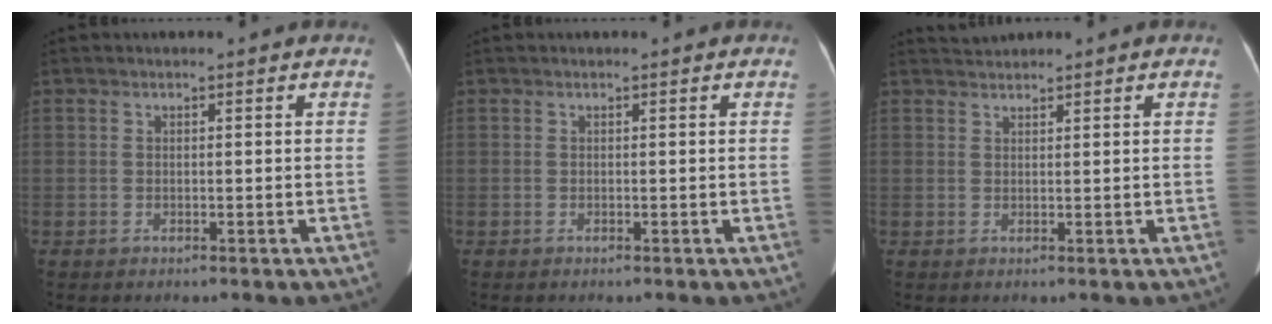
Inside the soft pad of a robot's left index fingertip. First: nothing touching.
{"total": 0.0}
{"total": 1.5, "force": [1.5, 0.0, -0.1], "torque": [-0.003, 0.015, 0.032]}